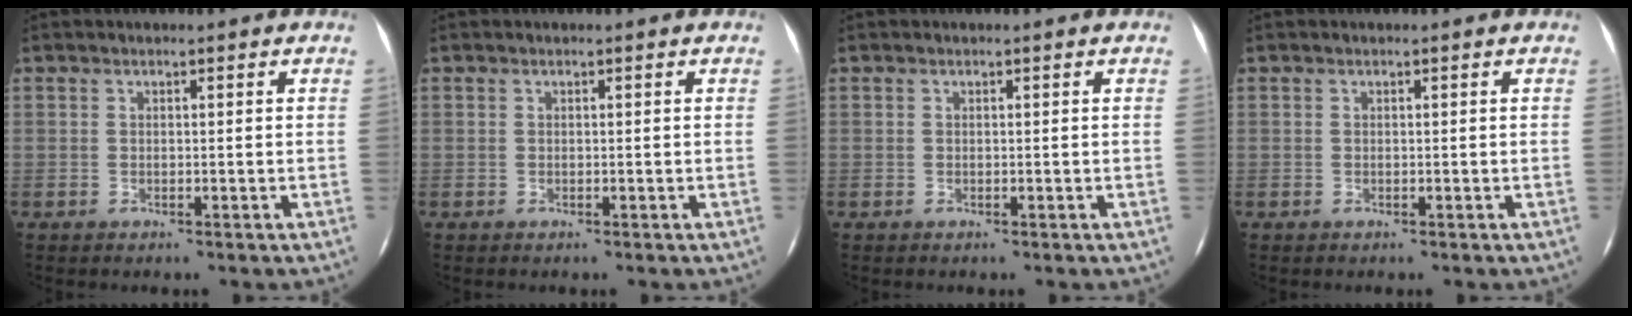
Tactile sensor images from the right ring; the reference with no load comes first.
{"total": 0.0}
{"total": 0.0}
{"total": 0.0}